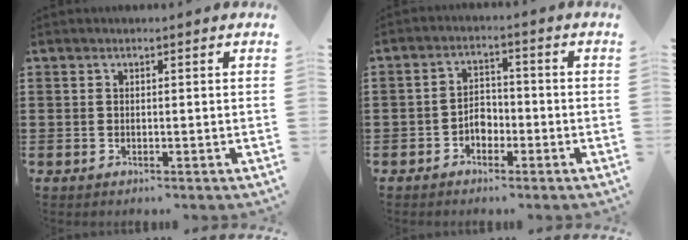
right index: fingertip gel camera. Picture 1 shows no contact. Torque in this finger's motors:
{"motor_torque": [2.14, 0.00, 0.10, -0.01]}